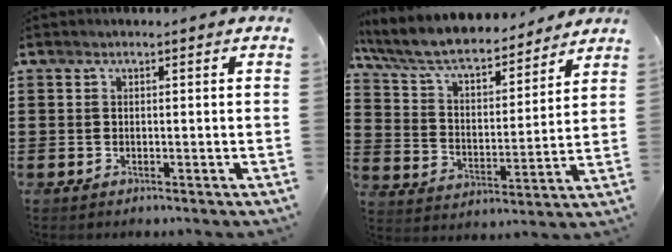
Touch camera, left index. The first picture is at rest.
{"total": 8.0, "force": [7.1, 1.6, 3.2], "torque": [-0.093, -0.044, 0.120]}